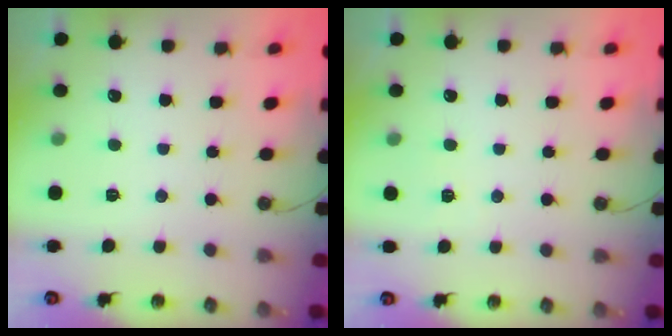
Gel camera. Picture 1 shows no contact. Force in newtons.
{"total": 3.0, "press": 3.0, "slide": 0.7}